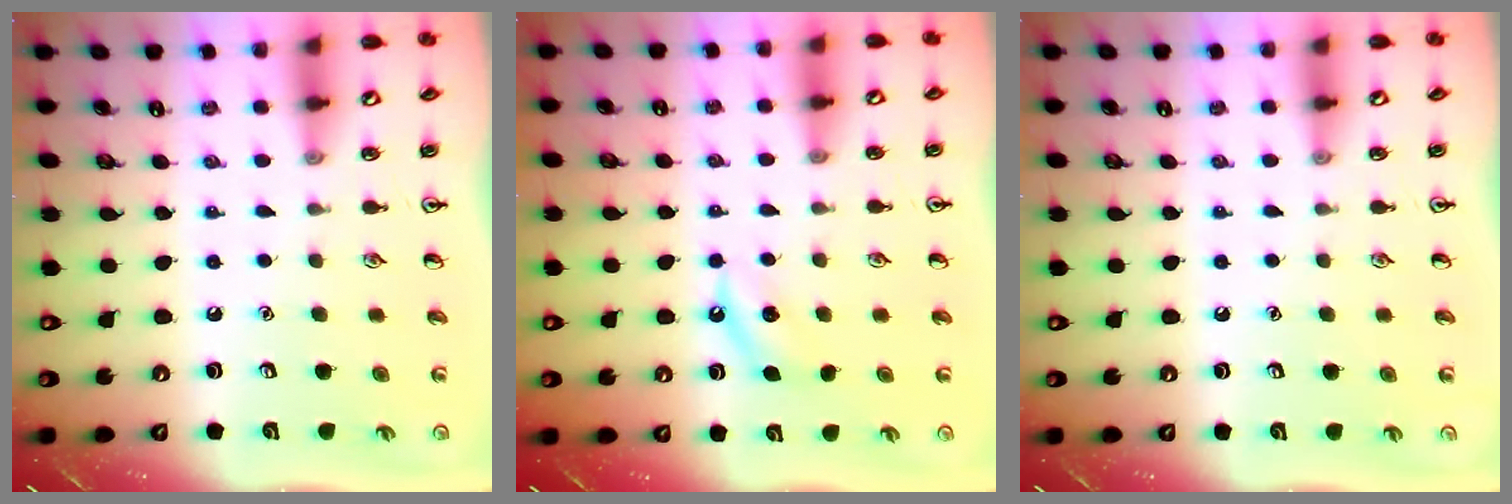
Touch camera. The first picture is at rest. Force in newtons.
{"total": 4.6, "press": 4.5, "slide": 1.3}
{"total": 0.0}